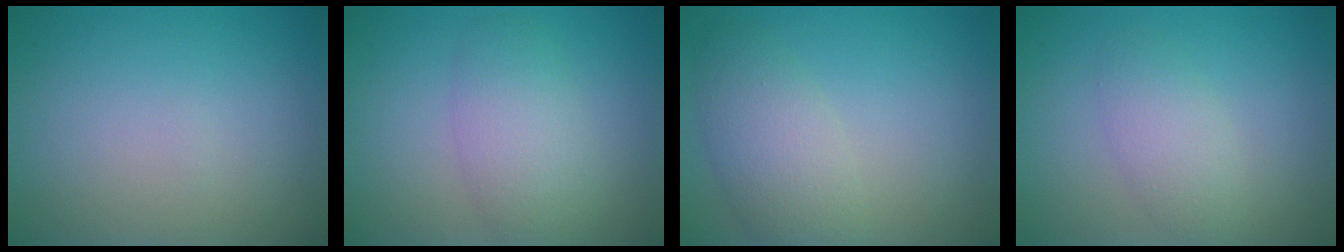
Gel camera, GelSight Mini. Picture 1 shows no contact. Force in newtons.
{"total": 4.2, "press": 4.2, "slide": 0.0}
{"total": 4.1, "press": 4.1, "slide": 0.1}
{"total": 2.7, "press": 2.7, "slide": 0.0}